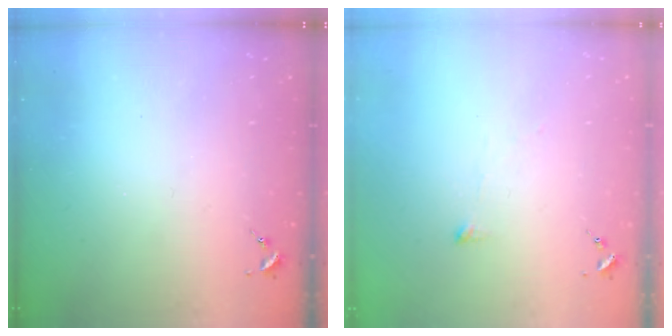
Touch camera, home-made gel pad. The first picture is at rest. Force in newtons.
{"total": 2.8, "press": 2.7, "slide": 0.5}